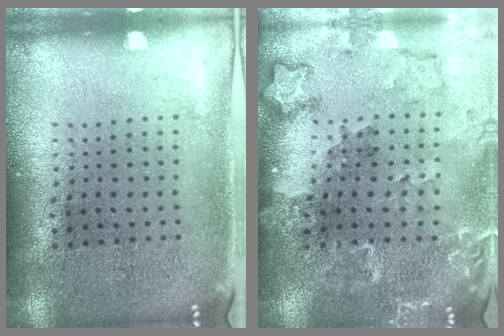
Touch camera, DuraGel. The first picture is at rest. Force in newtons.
{"total": 1.8, "press": 1.7, "slide": 0.2}